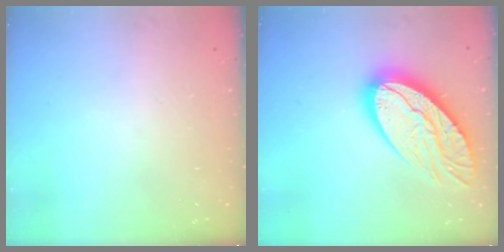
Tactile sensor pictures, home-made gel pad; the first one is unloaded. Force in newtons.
{"total": 22.5, "press": 22.4, "slide": 1.7}